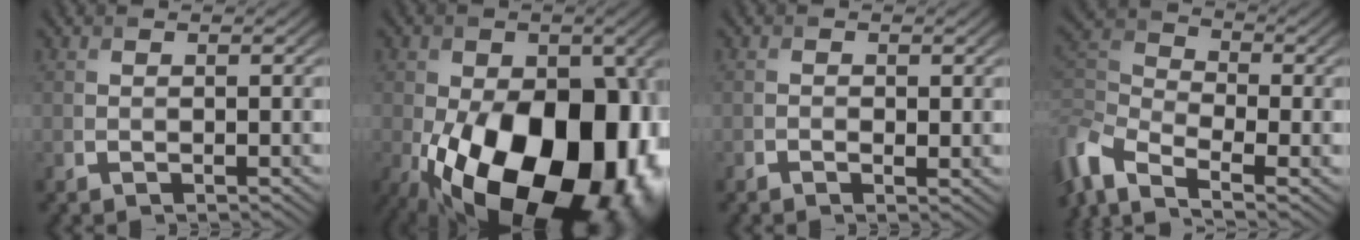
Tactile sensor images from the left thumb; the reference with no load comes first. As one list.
[{"total": 22.0, "force": [-7.2, 13.4, 15.9], "torque": [-0.237, -0.079, -0.058]}, {"total": 1.2, "force": [-0.3, 0.8, 0.8], "torque": [-0.018, -0.005, -0.004]}, {"total": 8.4, "force": [-4.2, 4.3, 6.0], "torque": [-0.149, -0.005, -0.099]}]